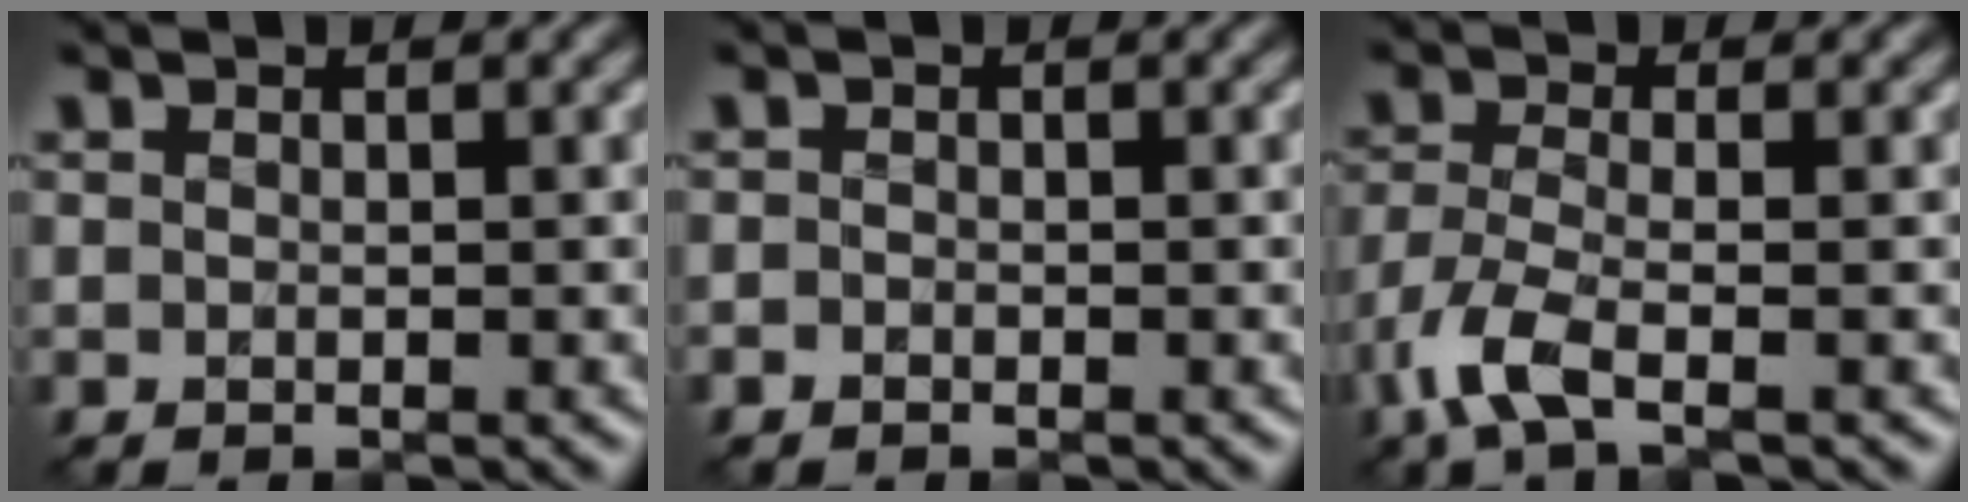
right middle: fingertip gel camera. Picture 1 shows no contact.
{"total": 0.5, "force": [-0.4, 0.3, 0.1], "torque": [0.002, -0.004, -0.007]}
{"total": 4.1, "force": [-2.3, 1.1, 3.1], "torque": [-0.079, -0.010, -0.059]}